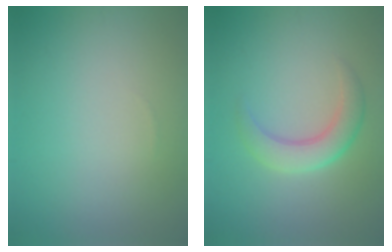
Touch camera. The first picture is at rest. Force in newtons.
{"total": 3.8, "press": 3.8, "slide": 0.4}